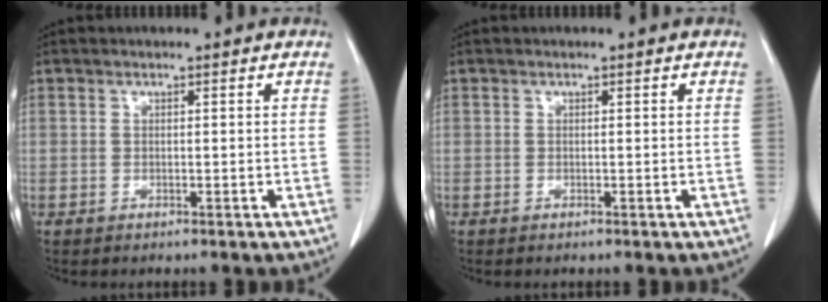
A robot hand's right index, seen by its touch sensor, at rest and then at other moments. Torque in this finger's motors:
{"motor_torque": [0.12, -0.03, -0.01, -0.01]}